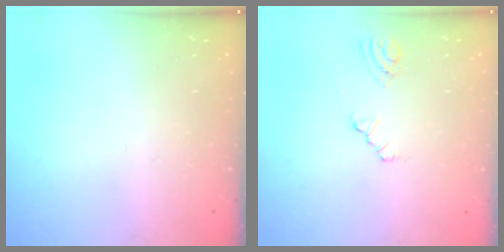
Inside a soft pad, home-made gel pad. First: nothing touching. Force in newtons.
{"total": 3.8, "press": 3.7, "slide": 0.6}